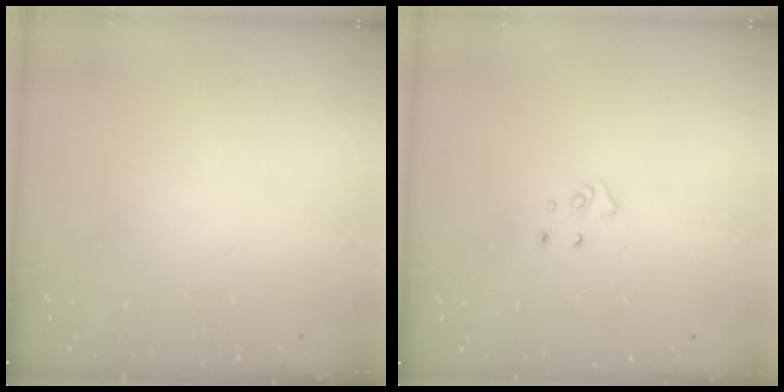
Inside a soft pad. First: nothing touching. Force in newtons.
{"total": 5.1, "press": 5.1, "slide": 0.4}